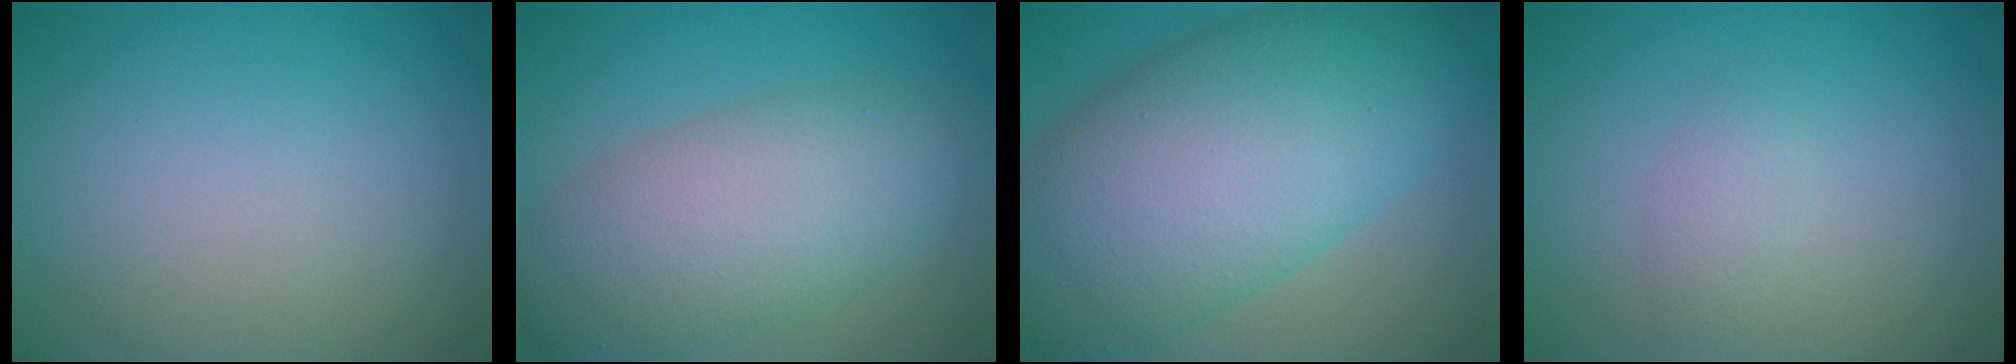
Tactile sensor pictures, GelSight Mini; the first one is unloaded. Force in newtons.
{"total": 7.9, "press": 7.9, "slide": 0.3}
{"total": 14.0, "press": 14.0, "slide": 0.7}
{"total": 1.4, "press": 1.4, "slide": 0.1}